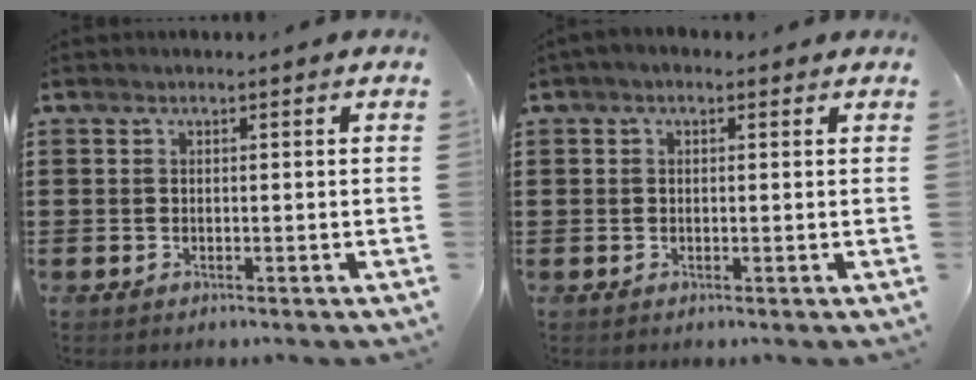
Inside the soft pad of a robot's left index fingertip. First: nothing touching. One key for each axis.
{"total": 1.1, "fx": 0.2, "fy": 0.8, "fz": 0.7, "tx": -0.015, "ty": 0.008, "tz": 0.002}